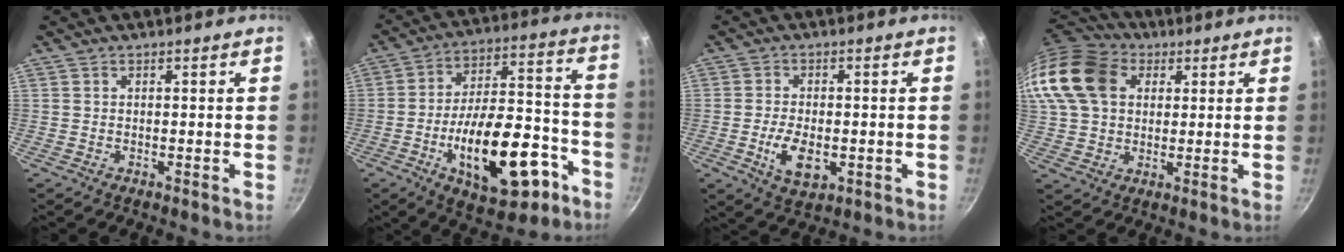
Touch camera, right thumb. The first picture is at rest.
{"total": 23.3, "force": [-9.5, 11.0, 18.2], "torque": [-0.242, 0.069, -0.126]}
{"total": 7.6, "force": [-1.8, 4.3, 6.0], "torque": [-0.102, 0.002, -0.025]}
{"total": 19.7, "force": [5.8, 14.9, 11.6], "torque": [-0.248, 0.026, 0.096]}